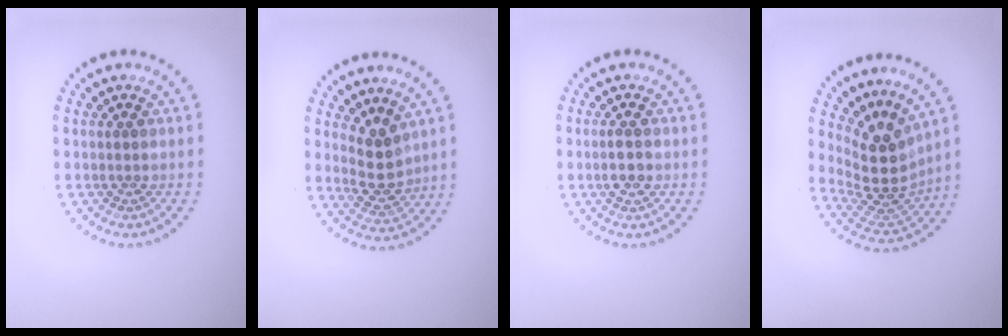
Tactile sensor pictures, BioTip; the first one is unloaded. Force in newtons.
{"total": 2.9, "press": 2.5, "slide": 1.4}
{"total": 1.6, "press": 1.6, "slide": 0.3}
{"total": 5.0, "press": 3.7, "slide": 3.4}